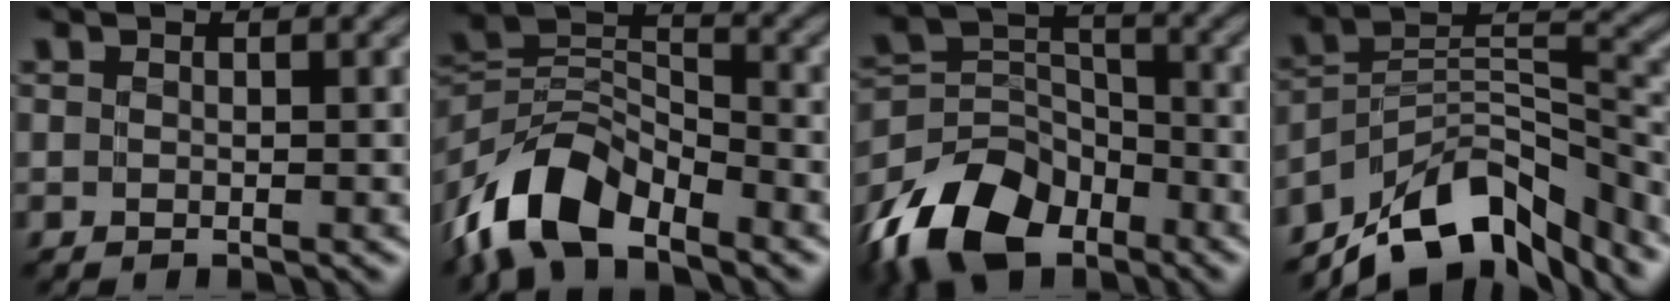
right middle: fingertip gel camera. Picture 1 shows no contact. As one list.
[{"total": 8.8, "force": [-6.2, 4.2, 4.5], "torque": [-0.090, 0.005, -0.132]}, {"total": 9.5, "force": [-6.7, 5.5, 3.9], "torque": [-0.082, -0.001, -0.141]}, {"total": 10.8, "force": [-8.9, 4.0, 4.7], "torque": [-0.077, 0.016, -0.169]}]